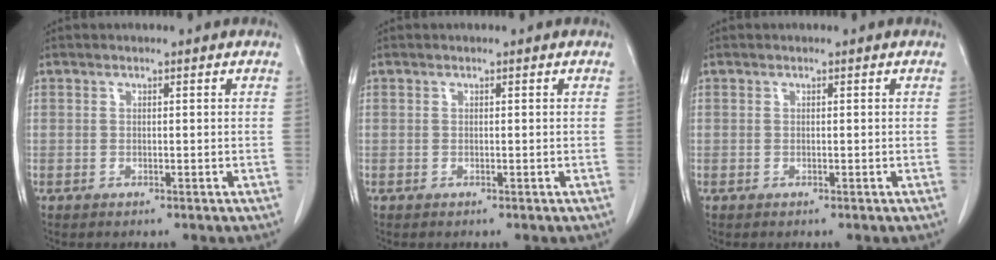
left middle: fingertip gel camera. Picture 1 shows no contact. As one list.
[{"total": 0.0}, {"total": 0.0}]